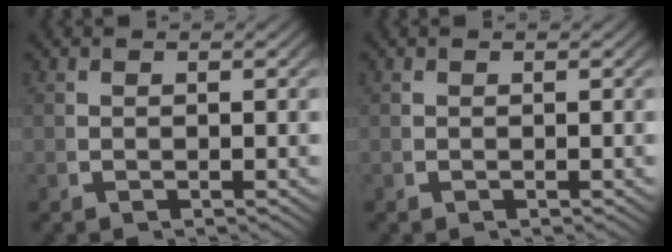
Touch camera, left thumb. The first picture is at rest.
{"total": 0.0}